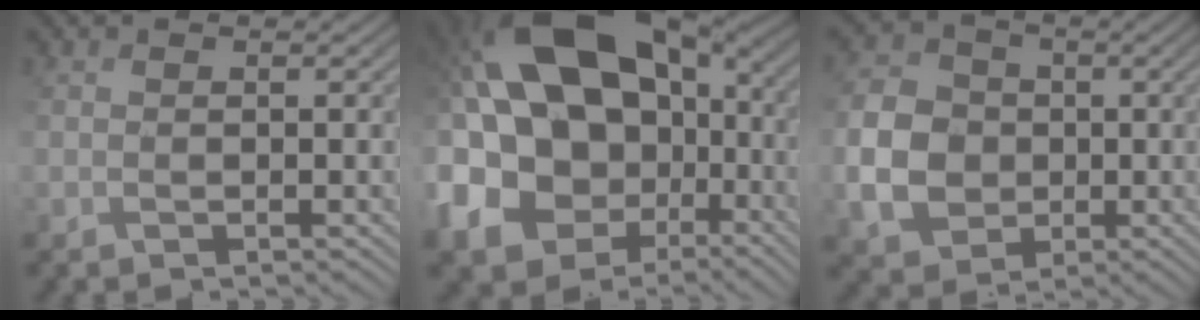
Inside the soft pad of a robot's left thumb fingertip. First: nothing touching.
{"total": 20.9, "force": [1.4, 15.0, 14.4], "torque": [-0.356, 0.000, 0.048]}
{"total": 7.0, "force": [-0.5, 6.0, 3.6], "torque": [-0.090, 0.010, -0.016]}